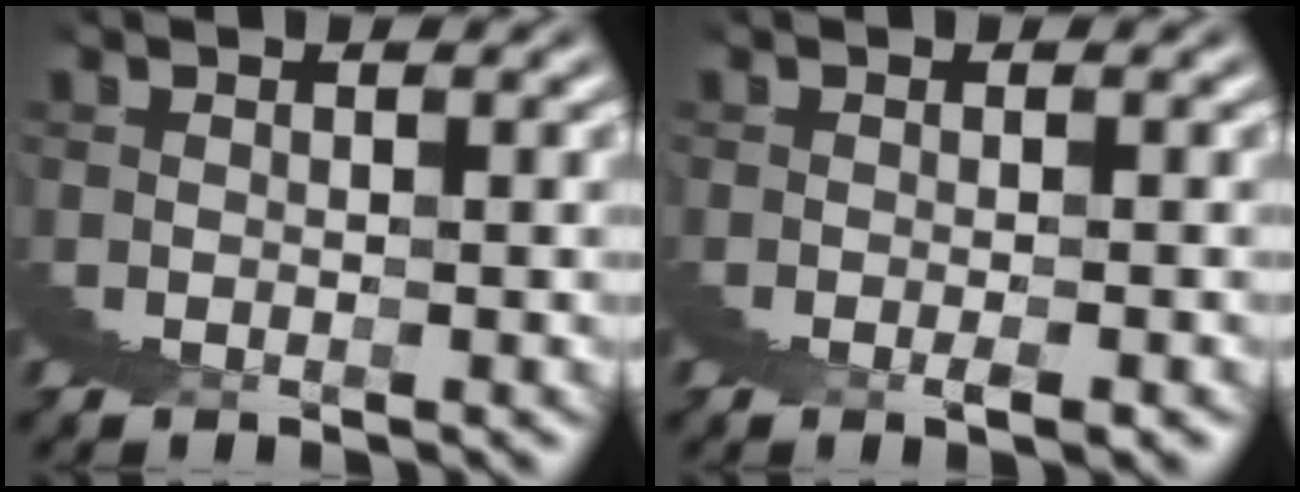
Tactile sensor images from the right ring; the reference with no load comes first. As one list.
[{"total": 1.5, "force": [0.5, -1.4, -0.1], "torque": [0.018, 0.012, 0.006]}]